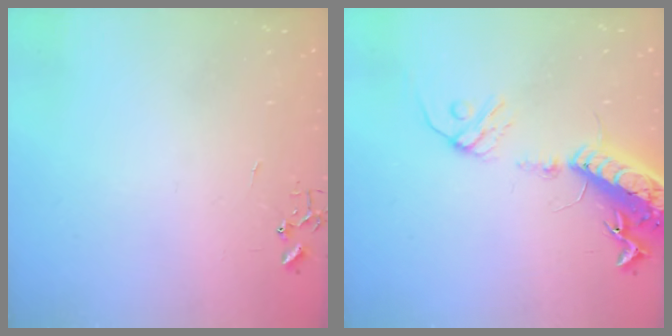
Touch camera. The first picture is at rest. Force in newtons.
{"total": 17.4, "press": 16.9, "slide": 4.1}